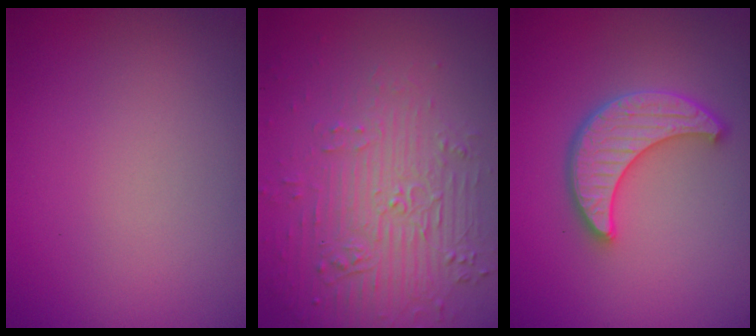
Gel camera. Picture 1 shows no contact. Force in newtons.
{"total": 6.0, "press": 3.6, "slide": 4.8}
{"total": 5.0, "press": 4.1, "slide": 2.8}